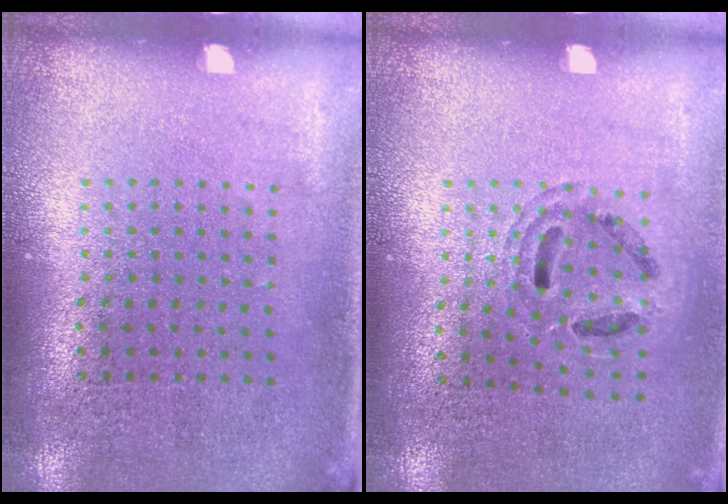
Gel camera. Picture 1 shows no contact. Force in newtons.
{"total": 0.9, "press": 0.9, "slide": 0.2}